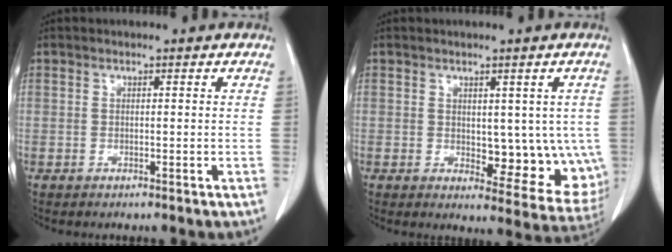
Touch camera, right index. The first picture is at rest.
{"total": 9.6, "force": [-0.3, 5.0, 8.2], "torque": [-0.079, -0.007, 0.009]}